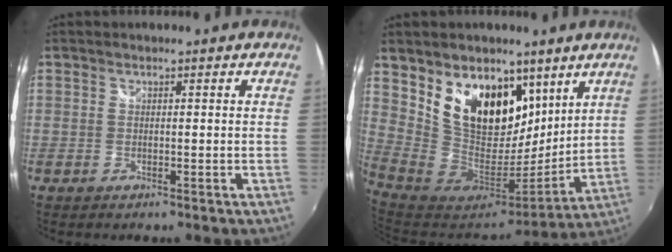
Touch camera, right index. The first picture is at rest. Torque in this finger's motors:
{"motor_torque": [1.20, 0.94, 0.53, 0.17]}